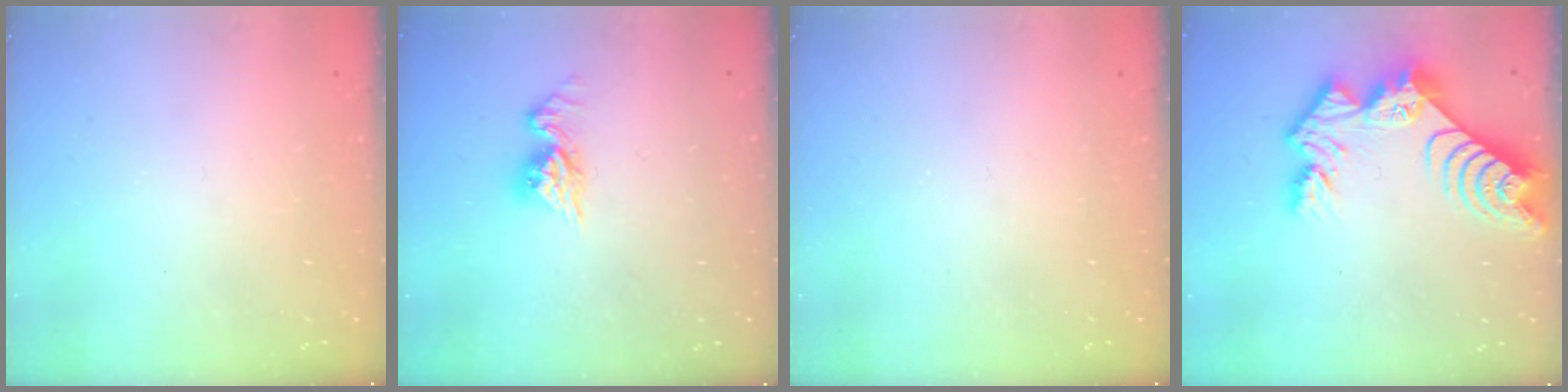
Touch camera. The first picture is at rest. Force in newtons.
{"total": 8.7, "press": 8.7, "slide": 0.9}
{"total": 0.0}
{"total": 14.2, "press": 14.1, "slide": 1.1}